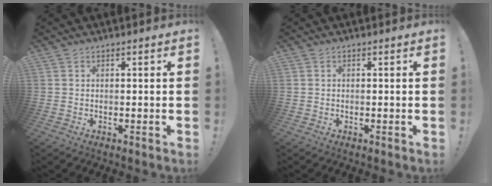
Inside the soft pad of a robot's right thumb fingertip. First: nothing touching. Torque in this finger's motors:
{"motor_torque": [-0.19, 0.01, 0.01, 0.28, -0.07]}